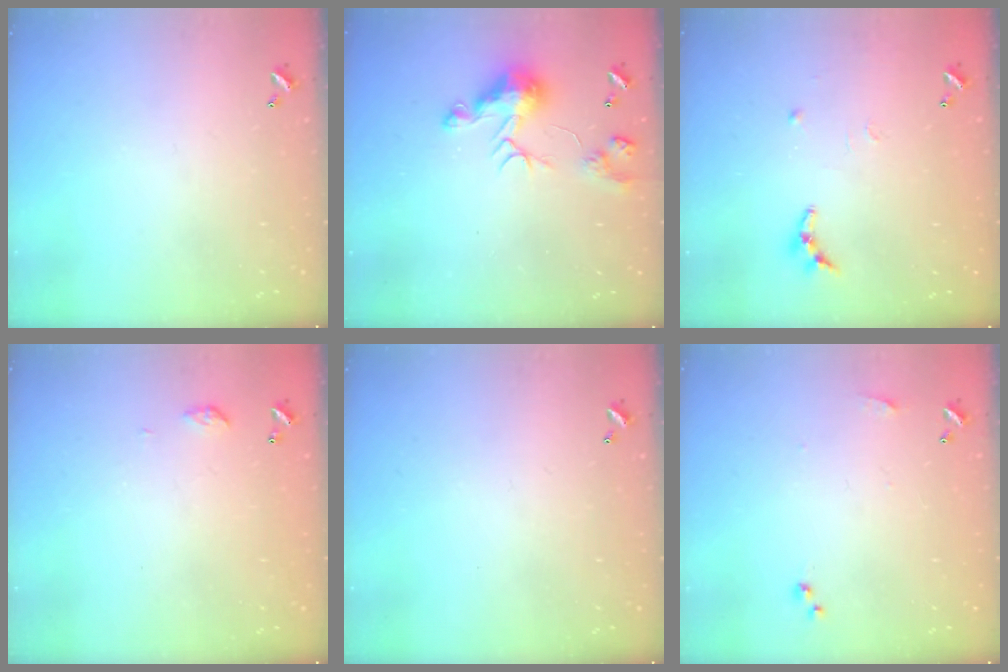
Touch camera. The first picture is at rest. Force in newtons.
{"total": 11.0, "press": 11.0, "slide": 0.7}
{"total": 6.6, "press": 6.5, "slide": 0.6}
{"total": 4.6, "press": 4.5, "slide": 0.6}
{"total": 0.0}
{"total": 5.1, "press": 5.0, "slide": 0.7}